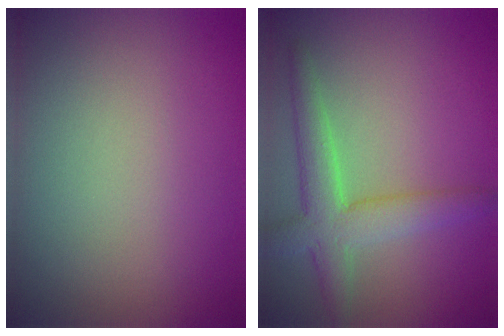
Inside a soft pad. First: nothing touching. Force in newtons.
{"total": 4.5, "press": 4.5, "slide": 0.3}